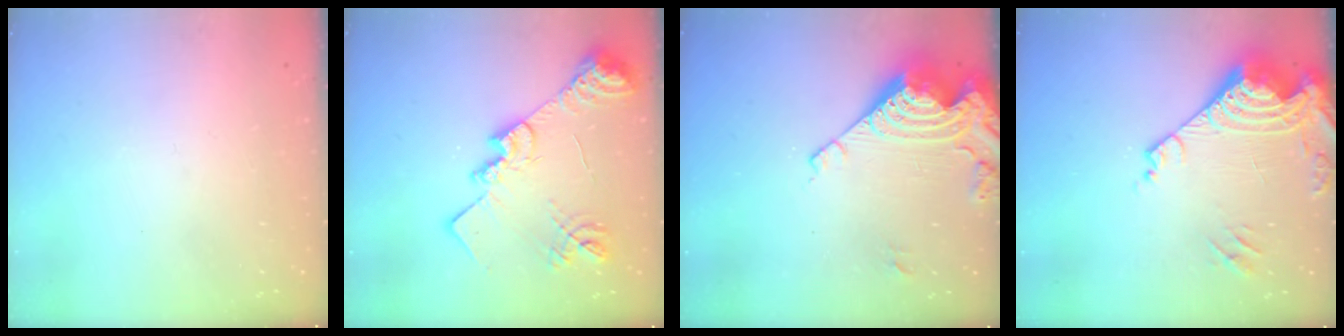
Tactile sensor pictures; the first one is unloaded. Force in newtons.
{"total": 20.8, "press": 20.8, "slide": 1.8}
{"total": 13.1, "press": 13.0, "slide": 1.4}
{"total": 19.0, "press": 18.8, "slide": 2.5}